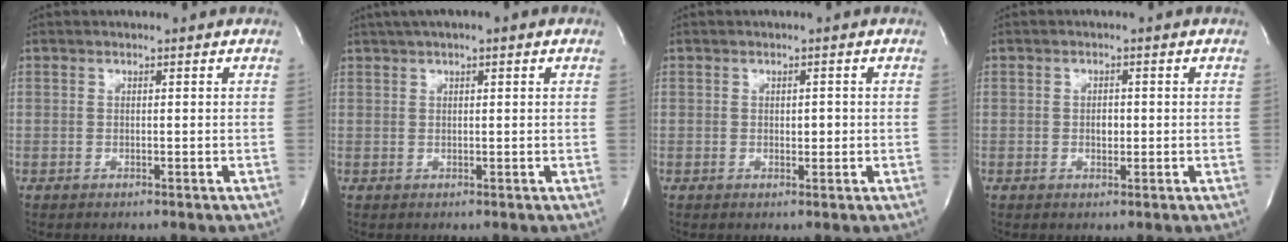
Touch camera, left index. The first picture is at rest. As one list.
[{"total": 5.2, "force": [3.2, 0.8, 4.0], "torque": [-0.069, 0.030, 0.048]}, {"total": 1.4, "force": [-0.1, 0.8, 1.1], "torque": [-0.013, 0.001, 0.000]}, {"total": 1.7, "force": [-0.2, 1.0, 1.3], "torque": [-0.021, 0.003, -0.002]}]